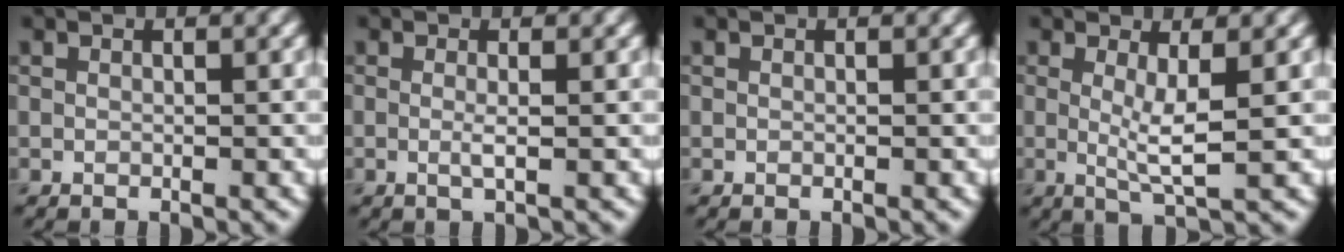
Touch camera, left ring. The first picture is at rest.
{"total": 1.2, "force": [-0.3, 0.1, 1.1], "torque": [-0.025, -0.005, -0.005]}
{"total": 0.0}
{"total": 3.1, "force": [0.1, 0.4, 3.1], "torque": [-0.064, -0.015, 0.006]}